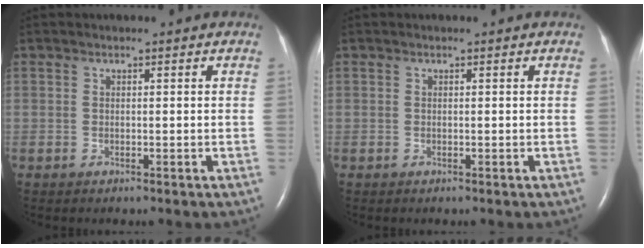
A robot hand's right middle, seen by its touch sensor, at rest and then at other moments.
{"total": 0.0}